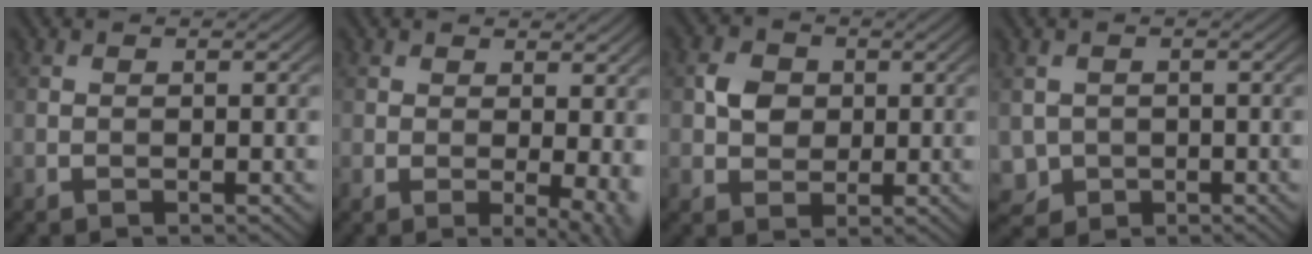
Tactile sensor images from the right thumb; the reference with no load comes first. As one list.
[{"total": 5.4, "force": [0.7, 2.3, 4.9], "torque": [-0.065, -0.004, 0.014]}, {"total": 3.6, "force": [0.5, 3.2, 1.6], "torque": [-0.035, 0.004, 0.003]}, {"total": 3.0, "force": [0.1, 2.8, 0.9], "torque": [-0.034, -0.014, 0.002]}]